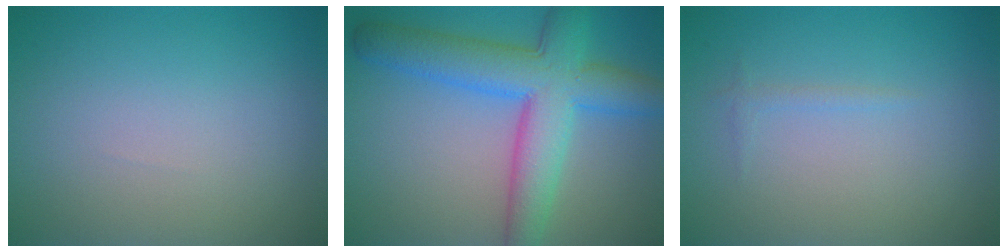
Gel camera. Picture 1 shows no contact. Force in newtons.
{"total": 8.2, "press": 8.2, "slide": 0.3}
{"total": 0.6, "press": 0.6, "slide": 0.1}